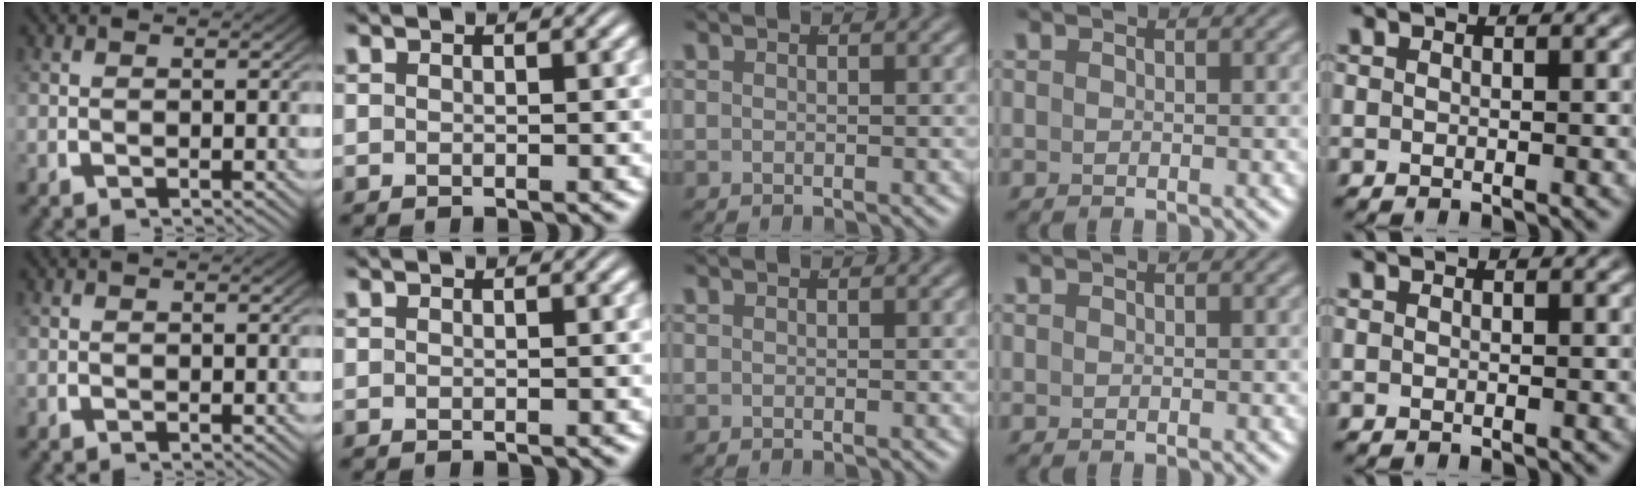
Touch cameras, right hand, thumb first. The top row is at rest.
{}